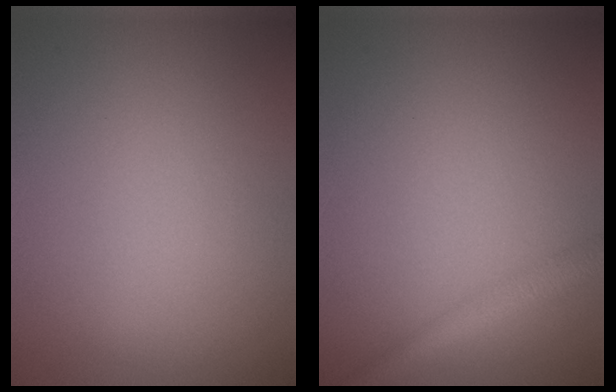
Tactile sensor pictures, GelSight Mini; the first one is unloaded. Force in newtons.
{"total": 2.8, "press": 2.8, "slide": 0.1}